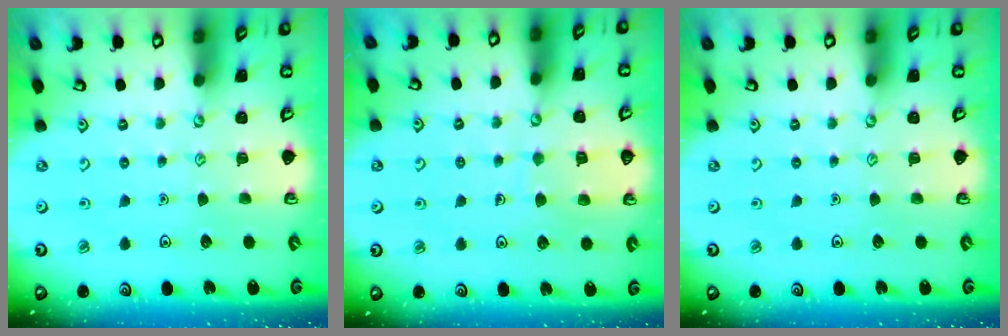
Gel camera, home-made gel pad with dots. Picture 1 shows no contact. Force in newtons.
{"total": 5.7, "press": 5.7, "slide": 0.5}
{"total": 0.0}